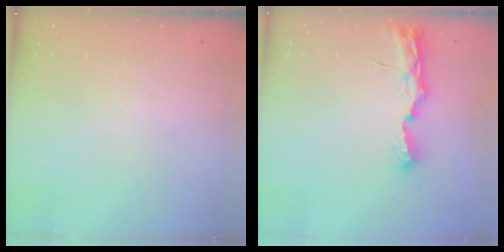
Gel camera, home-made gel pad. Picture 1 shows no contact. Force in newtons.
{"total": 8.0, "press": 8.0, "slide": 0.7}